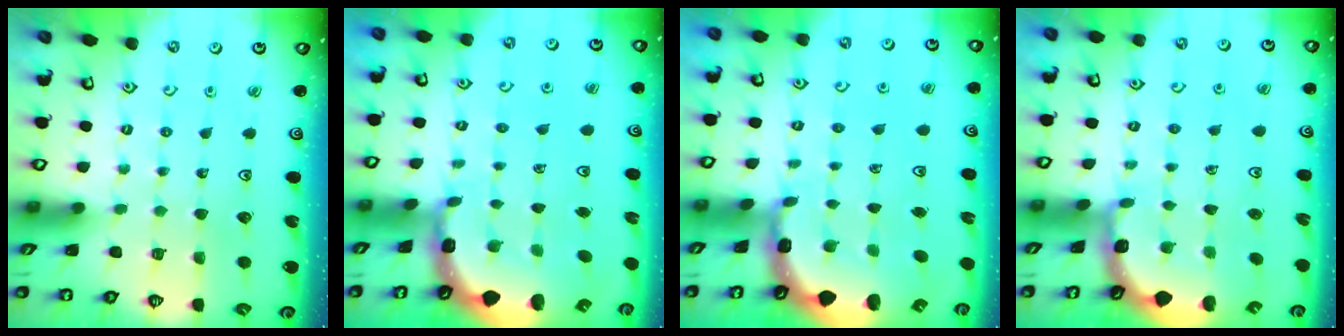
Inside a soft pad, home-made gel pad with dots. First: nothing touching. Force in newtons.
{"total": 2.5, "press": 2.4, "slide": 0.9}
{"total": 2.5, "press": 2.4, "slide": 0.9}
{"total": 1.9, "press": 1.9, "slide": 0.2}